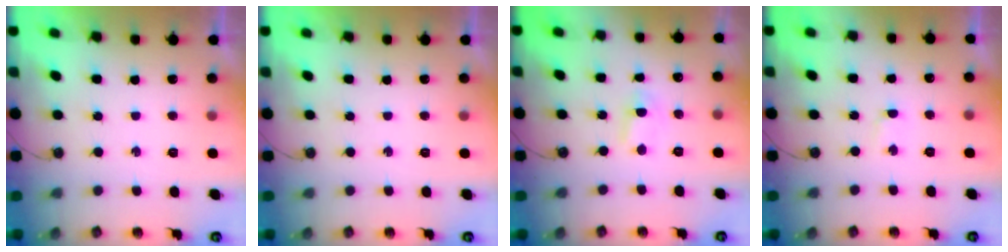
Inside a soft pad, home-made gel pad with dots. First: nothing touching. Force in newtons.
{"total": 0.0}
{"total": 4.8, "press": 1.8, "slide": 4.5}
{"total": 1.0, "press": 0.8, "slide": 0.7}